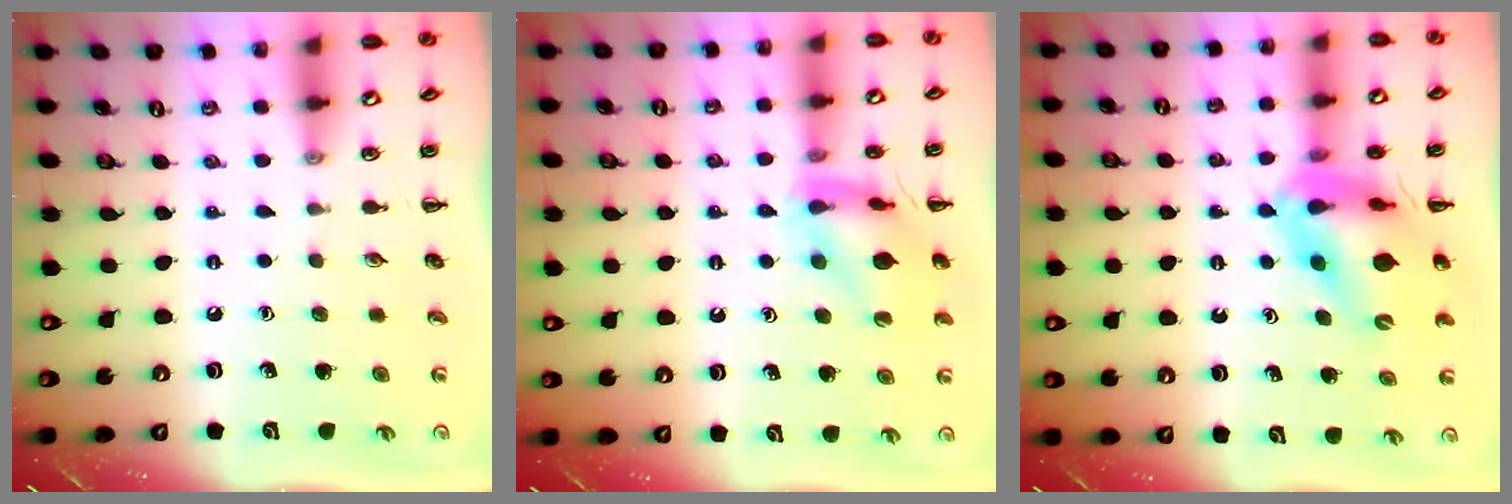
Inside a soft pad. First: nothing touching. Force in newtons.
{"total": 14.9, "press": 14.8, "slide": 1.6}
{"total": 13.3, "press": 12.6, "slide": 4.0}